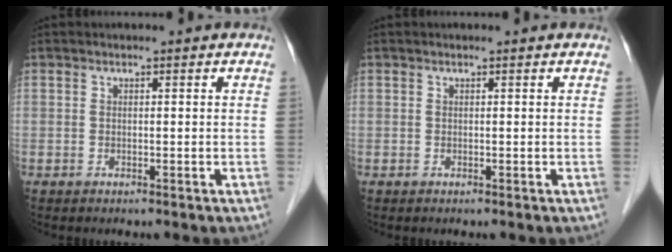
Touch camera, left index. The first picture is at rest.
{"total": 0.0}